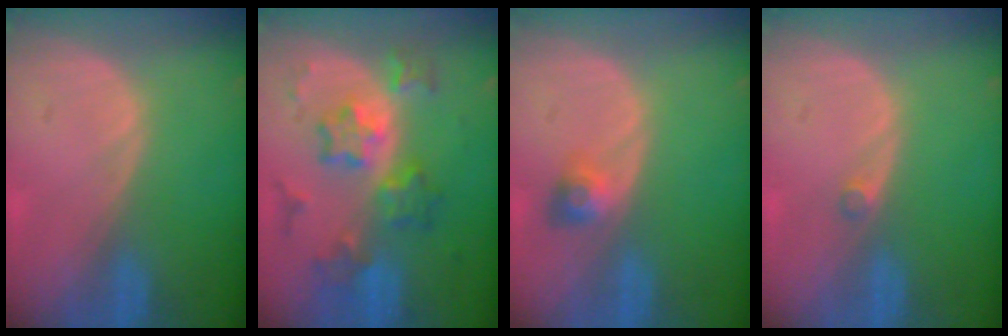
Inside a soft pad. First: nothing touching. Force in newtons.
{"total": 8.3, "press": 8.3, "slide": 0.6}
{"total": 3.0, "press": 2.7, "slide": 1.3}
{"total": 1.0, "press": 0.9, "slide": 0.5}